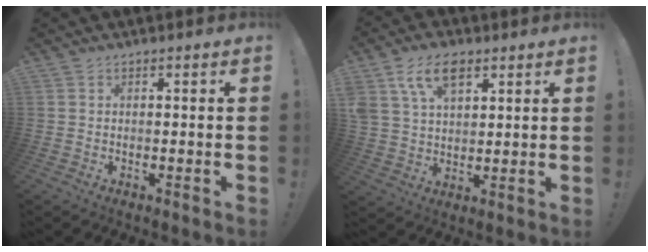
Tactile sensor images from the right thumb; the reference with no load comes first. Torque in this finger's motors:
{"motor_torque": [0.31, 0.38, 1.13, 0.36, 0.36]}